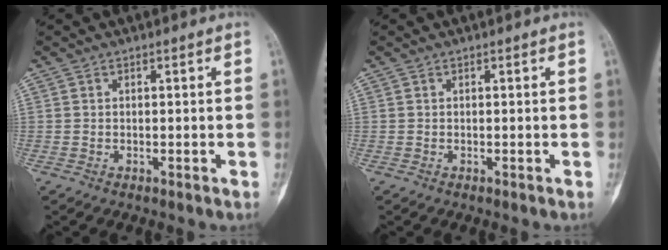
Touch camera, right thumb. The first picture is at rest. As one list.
[{"total": 0.0}]